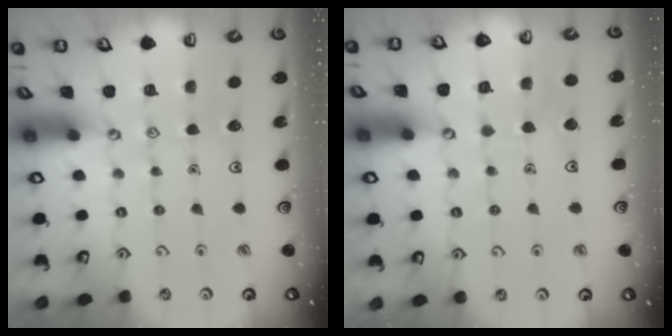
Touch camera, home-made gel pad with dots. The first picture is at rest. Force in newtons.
{"total": 5.8, "press": 5.8, "slide": 0.4}